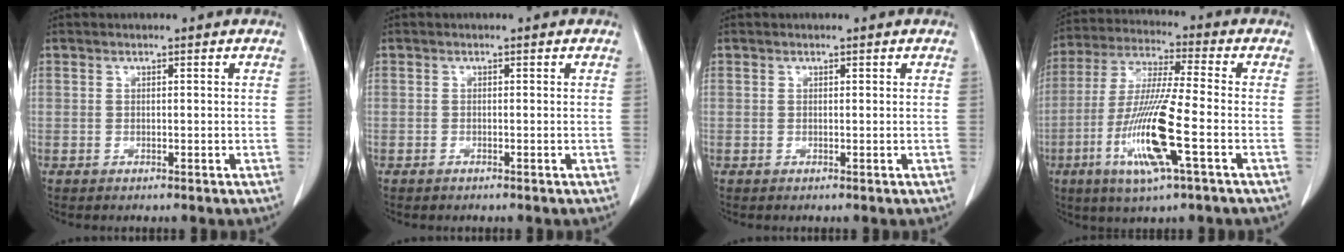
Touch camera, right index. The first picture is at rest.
{"total": 0.0}
{"total": 0.0}
{"total": 14.3, "force": [-4.6, 0.4, 13.6], "torque": [-0.280, -0.018, -0.091]}